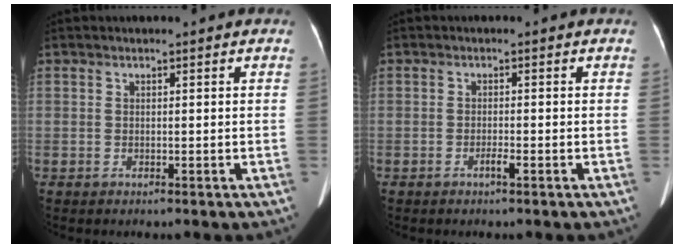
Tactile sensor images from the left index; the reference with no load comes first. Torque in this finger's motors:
{"motor_torque": [-0.02, -0.01, 0.00, 0.00]}